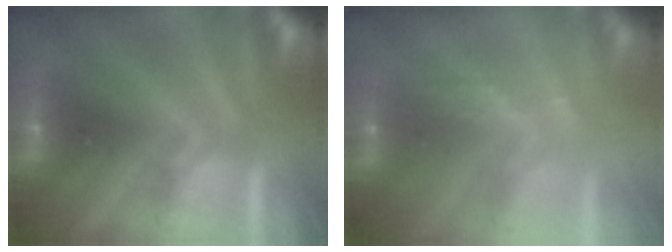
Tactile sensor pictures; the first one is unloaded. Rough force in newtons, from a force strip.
{"total": 2.4}